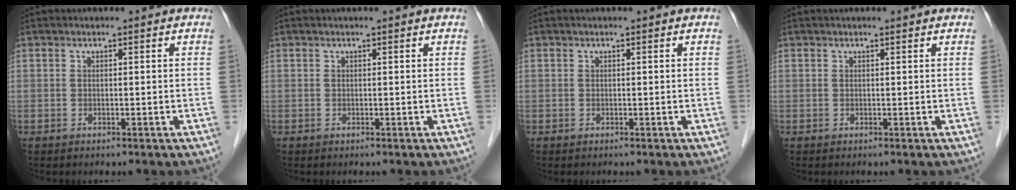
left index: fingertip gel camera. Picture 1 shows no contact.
{"total": 0.0}
{"total": 0.0}
{"total": 0.6, "force": [0.6, 0.0, 0.2], "torque": [-0.010, 0.001, 0.006]}